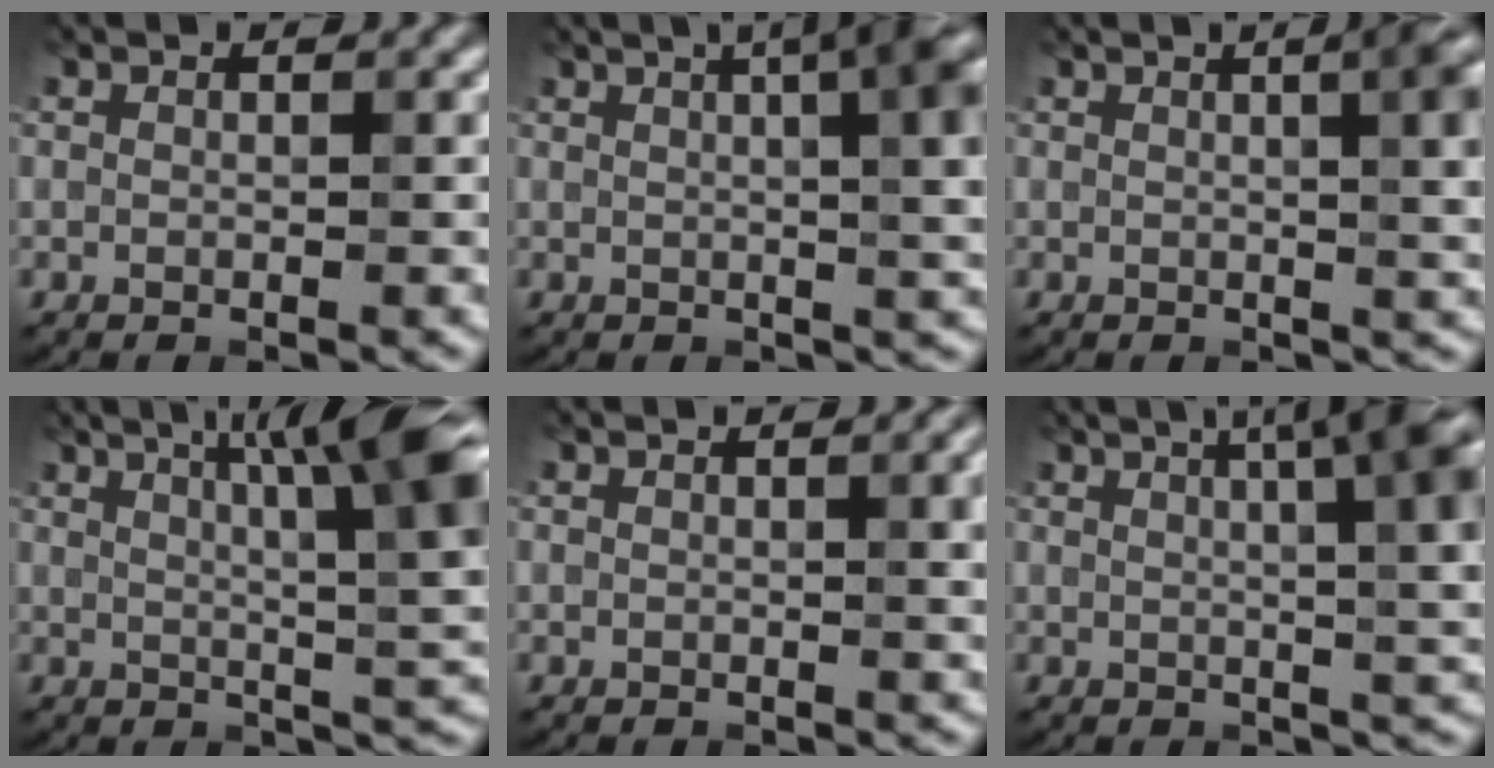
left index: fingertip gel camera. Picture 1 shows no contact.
{"total": 14.7, "force": [4.9, 6.8, 12.1], "torque": [-0.105, 0.073, 0.040]}
{"total": 9.9, "force": [2.6, 4.5, 8.5], "torque": [-0.044, 0.034, 0.024]}
{"total": 11.0, "force": [4.0, 2.1, 10.0], "torque": [-0.124, 0.023, 0.060]}
{"total": 3.0, "force": [0.7, 1.0, 2.7], "torque": [-0.026, 0.006, 0.007]}
{"total": 14.2, "force": [5.4, 5.5, 11.9], "torque": [-0.111, 0.068, 0.049]}